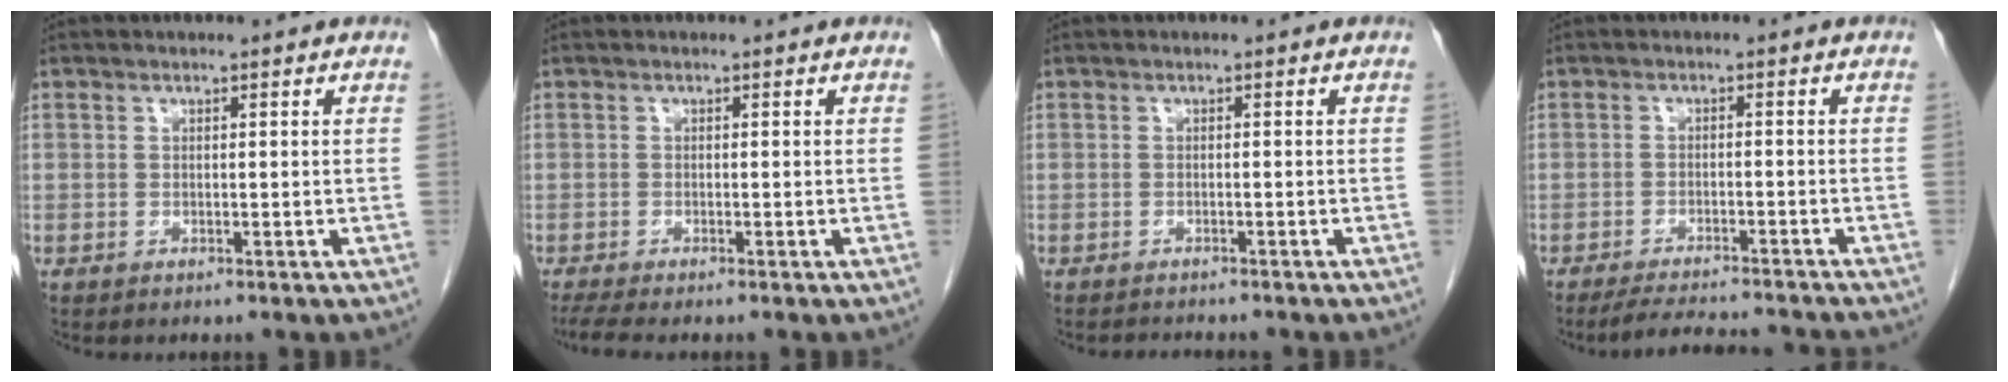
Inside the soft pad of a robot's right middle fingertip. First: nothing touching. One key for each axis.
{"total": 3.3, "fx": -2.7, "fy": 0.1, "fz": 1.8, "tx": -0.034, "ty": -0.009, "tz": -0.047}
{"total": 2.2, "fx": -2.1, "fy": 0.4, "fz": 0.5, "tx": -0.010, "ty": -0.006, "tz": -0.026}
{"total": 10.1, "fx": -9.4, "fy": 0.8, "fz": 3.4, "tx": -0.052, "ty": -0.009, "tz": -0.130}